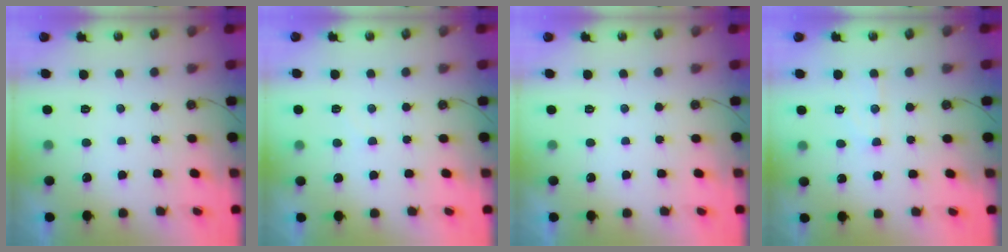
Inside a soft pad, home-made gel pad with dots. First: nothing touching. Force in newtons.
{"total": 2.9, "press": 2.9, "slide": 0.4}
{"total": 0.0}
{"total": 6.4, "press": 6.4, "slide": 0.5}